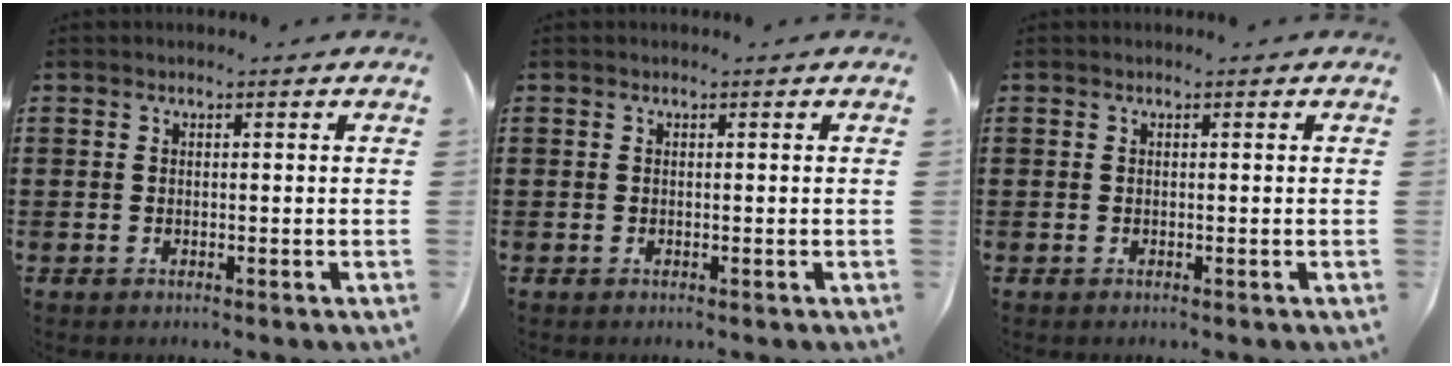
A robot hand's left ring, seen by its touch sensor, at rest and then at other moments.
{"total": 0.0}
{"total": 0.0}